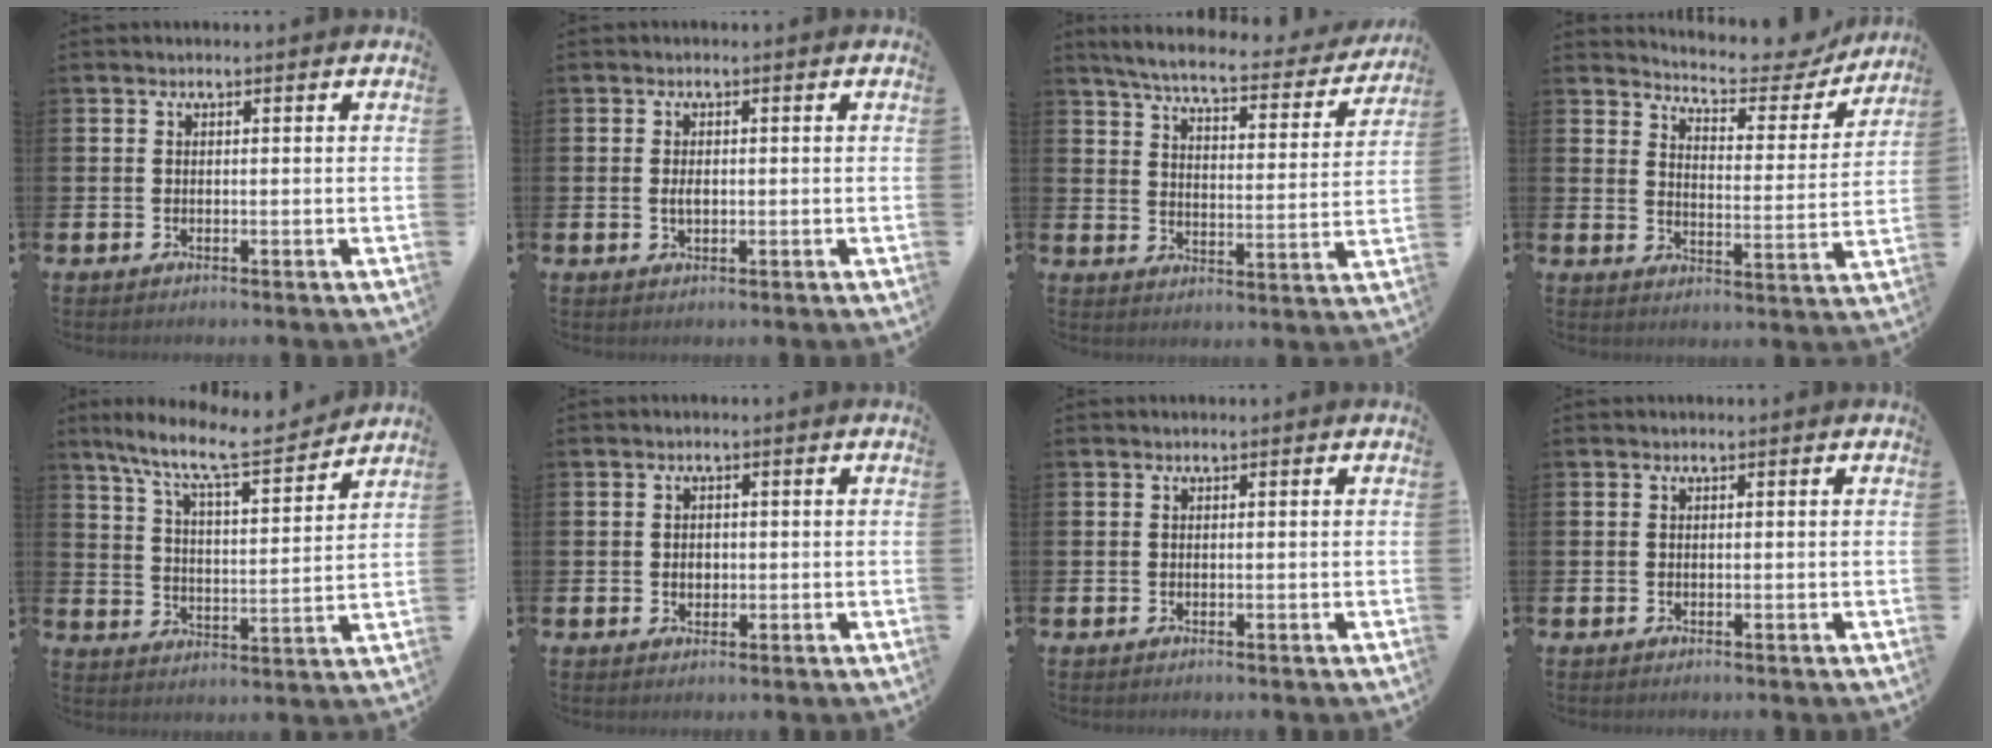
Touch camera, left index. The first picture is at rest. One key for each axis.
{"total": 1.6, "fx": -0.1, "fy": 0.9, "fz": 1.4, "tx": -0.023, "ty": 0.003, "tz": -0.003}
{"total": 6.1, "fx": 5.5, "fy": 0.7, "fz": 2.6, "tx": -0.071, "ty": -0.040, "tz": 0.087}
{"total": 5.8, "fx": 5.6, "fy": 1.0, "fz": 1.4, "tx": -0.047, "ty": -0.048, "tz": 0.090}
{"total": 9.1, "fx": 7.9, "fy": 1.1, "fz": 4.2, "tx": -0.112, "ty": -0.053, "tz": 0.133}
{"total": 1.6, "fx": 0.0, "fy": 1.3, "fz": 0.9, "tx": 0.001, "ty": 0.001, "tz": -0.007}
{"total": 0.0}
{"total": 0.0}